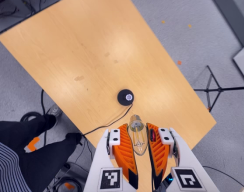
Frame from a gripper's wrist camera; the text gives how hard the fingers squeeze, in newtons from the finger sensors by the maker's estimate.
{"total": 20.8, "left": 25.5, "right": 16.2}